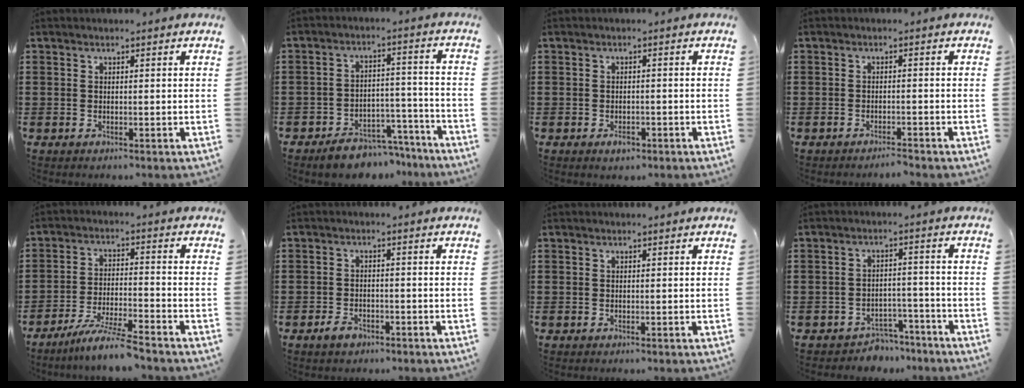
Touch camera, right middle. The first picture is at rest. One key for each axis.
{"total": 6.3, "fx": -5.8, "fy": 2.2, "fz": 1.4, "tx": -0.014, "ty": 0.029, "tz": -0.109}
{"total": 1.4, "fx": -0.9, "fy": 0.8, "fz": 0.8, "tx": -0.019, "ty": -0.002, "tz": -0.017}
{"total": 1.4, "fx": -1.4, "fy": -0.1, "fz": 0.3, "tx": -0.008, "ty": 0.000, "tz": -0.027}
{"total": 6.8, "fx": -6.0, "fy": -0.4, "fz": 3.2, "tx": -0.067, "ty": -0.017, "tz": -0.115}
{"total": 2.2, "fx": -1.6, "fy": 1.1, "fz": 0.9, "tx": -0.020, "ty": 0.002, "tz": -0.032}
{"total": 0.0}
{"total": 3.9, "fx": -3.8, "fy": 0.9, "fz": 0.1, "tx": -0.009, "ty": 0.008, "tz": -0.081}